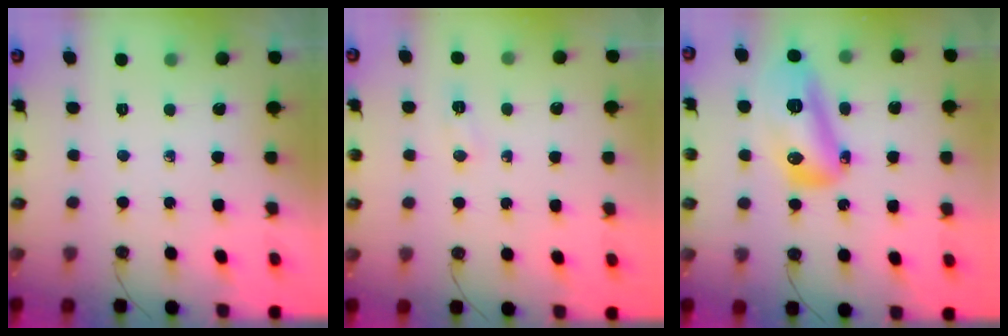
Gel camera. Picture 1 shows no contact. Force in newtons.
{"total": 4.6, "press": 4.6, "slide": 0.5}
{"total": 14.3, "press": 14.2, "slide": 1.2}